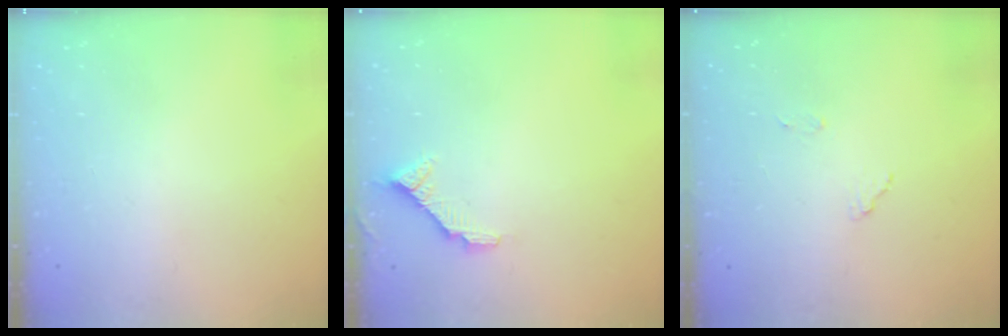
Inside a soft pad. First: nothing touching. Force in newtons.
{"total": 5.4, "press": 5.4, "slide": 0.2}
{"total": 8.3, "press": 8.3, "slide": 0.8}